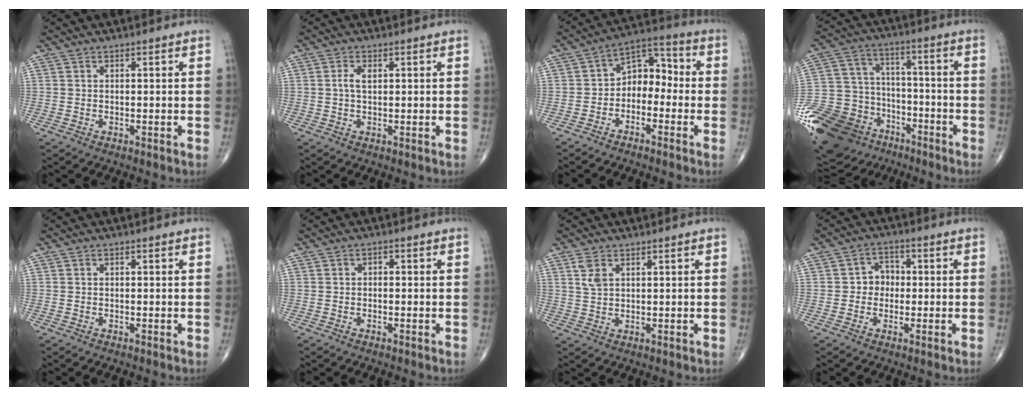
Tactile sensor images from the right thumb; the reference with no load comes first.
{"total": 2.3, "force": [0.5, 1.2, 1.9], "torque": [-0.039, 0.005, 0.008]}
{"total": 8.3, "force": [-1.9, 5.8, 5.5], "torque": [-0.055, 0.047, -0.049]}
{"total": 28.0, "force": [-15.6, 19.6, 12.6], "torque": [-0.317, 0.066, -0.264]}
{"total": 0.0}
{"total": 1.1, "force": [-0.1, 0.7, 0.8], "torque": [-0.005, 0.003, -0.005]}
{"total": 3.0, "force": [1.5, 1.6, 2.1], "torque": [-0.045, 0.002, 0.037]}
{"total": 4.4, "force": [-0.3, 3.8, 2.1], "torque": [-0.004, 0.015, -0.016]}